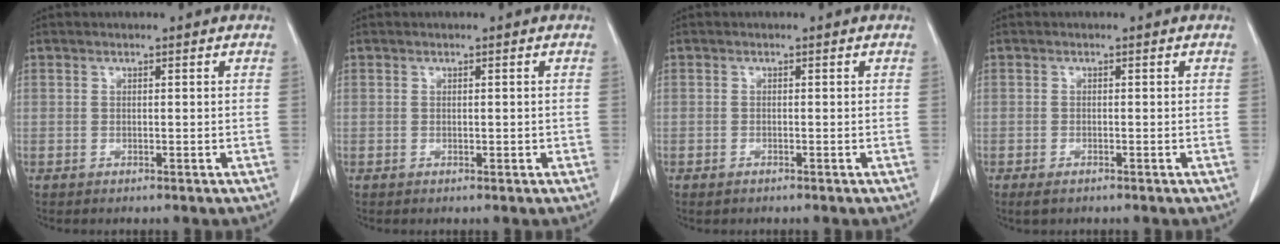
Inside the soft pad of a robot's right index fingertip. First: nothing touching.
{"total": 0.7, "force": [-0.1, 0.5, 0.5], "torque": [-0.006, 0.002, -0.001]}
{"total": 0.7, "force": [-0.6, 0.3, 0.3], "torque": [-0.008, -0.001, -0.007]}
{"total": 1.7, "force": [-1.2, 0.6, 1.0], "torque": [-0.021, -0.003, -0.015]}